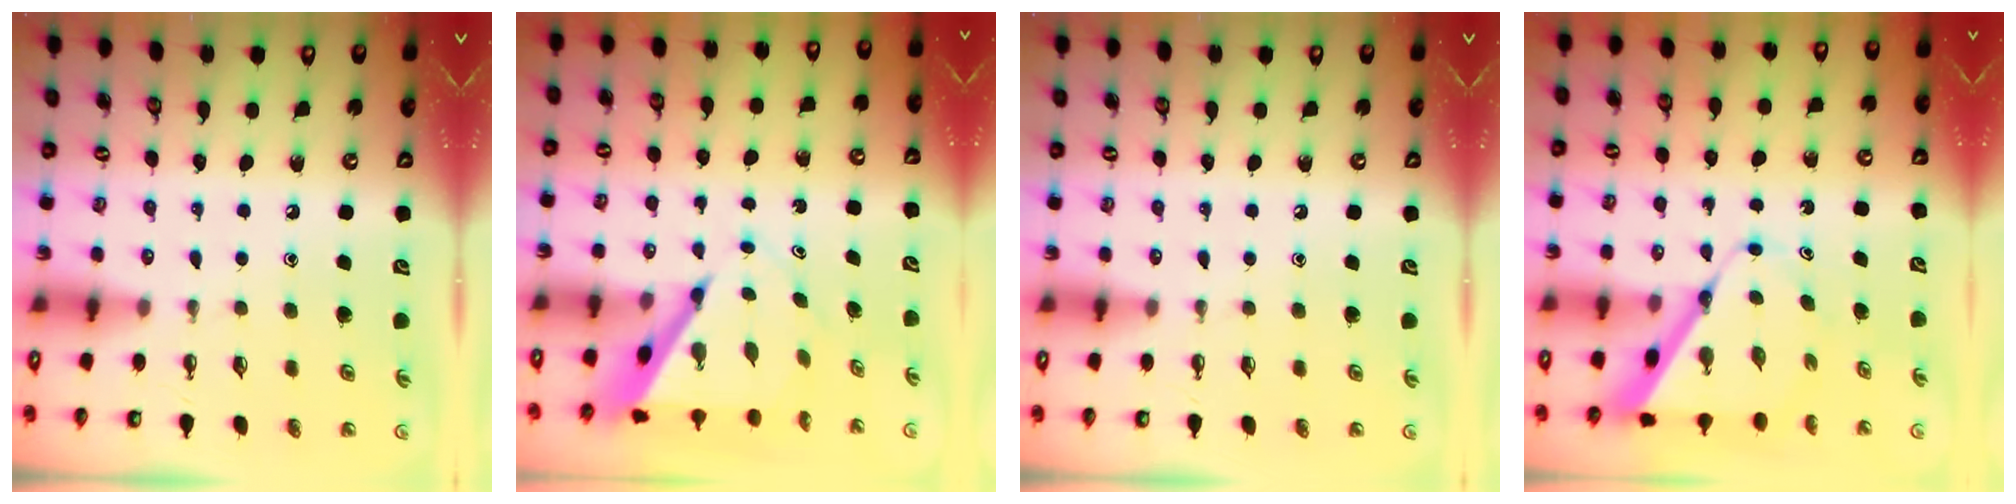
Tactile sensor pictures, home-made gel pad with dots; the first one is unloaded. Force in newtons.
{"total": 7.4, "press": 7.4, "slide": 0.5}
{"total": 0.0}
{"total": 8.7, "press": 8.7, "slide": 0.7}